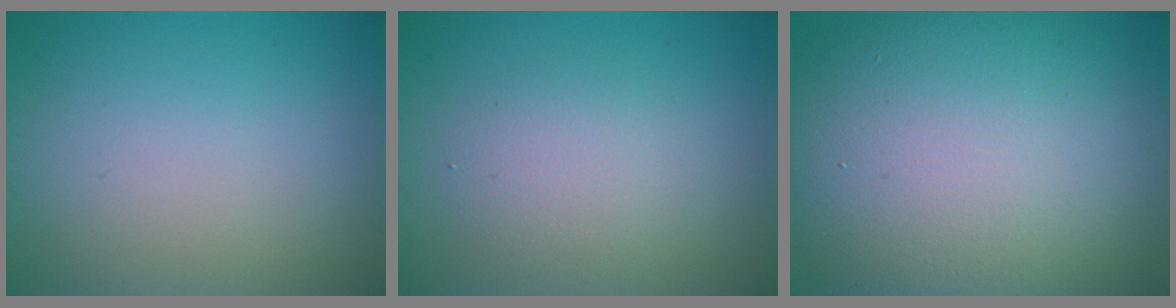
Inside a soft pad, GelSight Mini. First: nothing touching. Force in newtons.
{"total": 2.7, "press": 2.7, "slide": 0.2}
{"total": 15.7, "press": 15.7, "slide": 1.0}